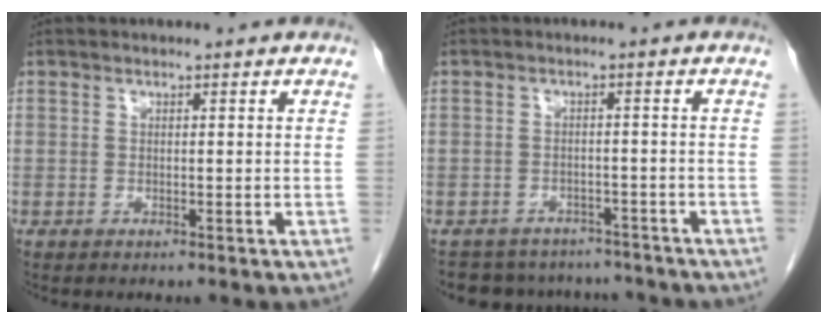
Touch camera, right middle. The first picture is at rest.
{"total": 9.3, "force": [-8.5, 3.7, 1.0], "torque": [-0.011, 0.015, -0.102]}